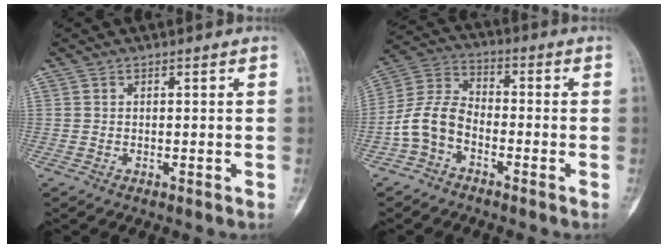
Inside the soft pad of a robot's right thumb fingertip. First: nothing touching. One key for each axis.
{"total": 8.7, "fx": -3.7, "fy": 5.7, "fz": 5.4, "tx": -0.108, "ty": 0.039, "tz": -0.086}